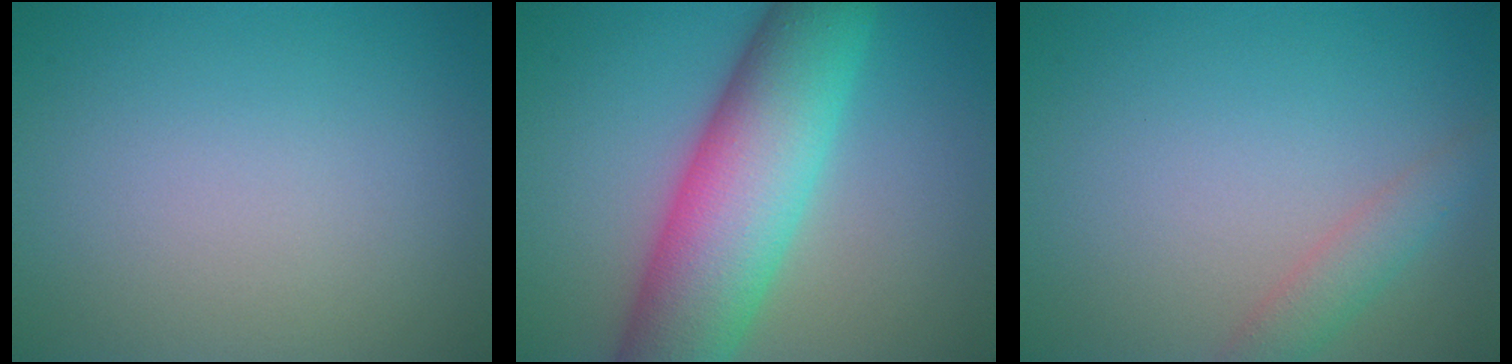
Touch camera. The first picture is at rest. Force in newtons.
{"total": 11.1, "press": 11.1, "slide": 0.5}
{"total": 2.1, "press": 2.1, "slide": 0.2}